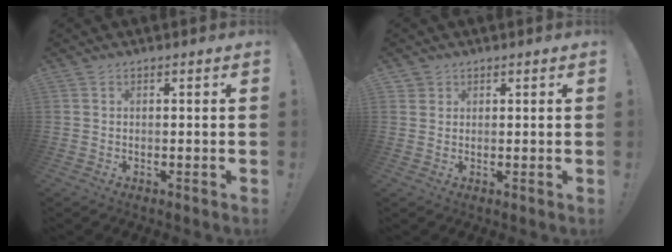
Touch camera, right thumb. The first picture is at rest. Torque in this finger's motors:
{"motor_torque": [-0.16, 0.19, -0.04, 0.13, -0.01]}